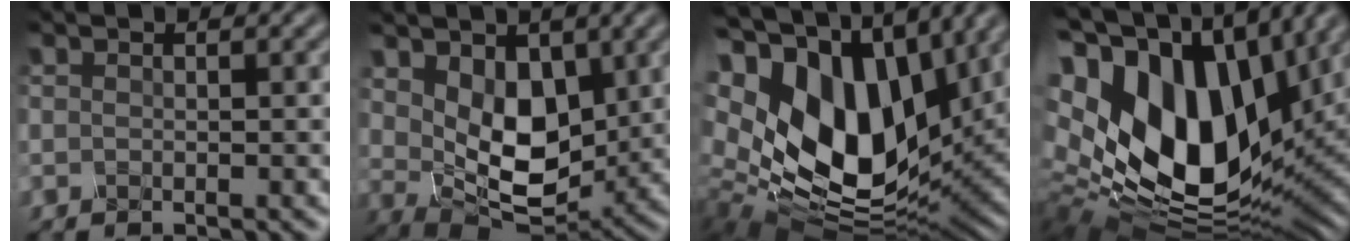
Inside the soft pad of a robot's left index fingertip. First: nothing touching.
{"total": 6.2, "force": [1.8, 3.9, 4.4], "torque": [-0.088, -0.013, 0.034]}
{"total": 18.6, "force": [4.8, 12.3, 13.1], "torque": [-0.289, -0.005, 0.104]}
{"total": 19.8, "force": [3.9, 12.7, 14.7], "torque": [-0.312, -0.017, 0.092]}